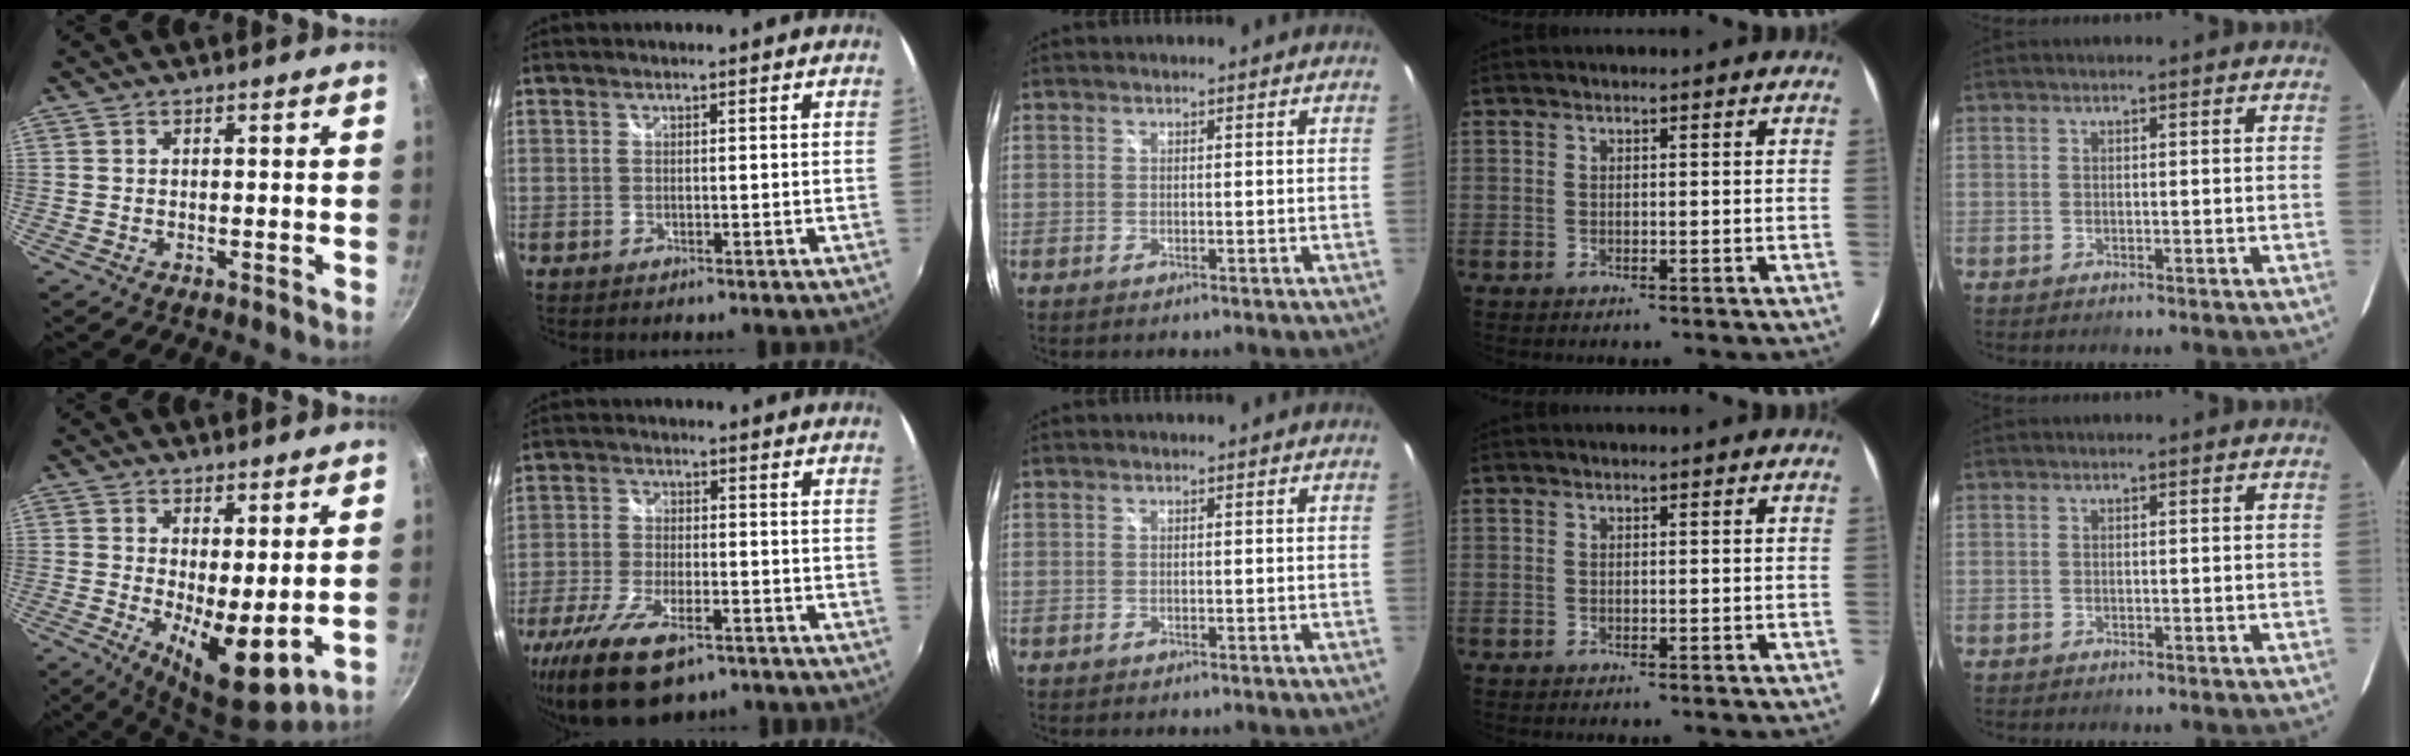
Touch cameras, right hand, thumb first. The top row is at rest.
{"thumb": {"total": 9.7, "force": [0.4, 3.4, 9.0], "torque": [-0.128, -0.027, 0.012]}, "index": {"total": 14.5, "force": [-9.4, 5.8, 9.3], "torque": [-0.211, -0.042, -0.168]}}